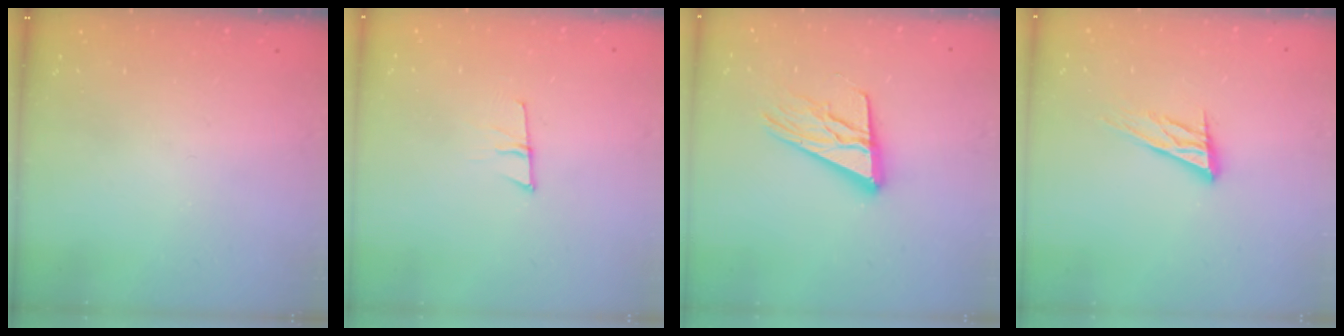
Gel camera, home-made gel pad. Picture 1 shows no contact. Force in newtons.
{"total": 6.0, "press": 5.9, "slide": 1.0}
{"total": 15.9, "press": 15.6, "slide": 2.7}
{"total": 12.7, "press": 12.4, "slide": 2.8}